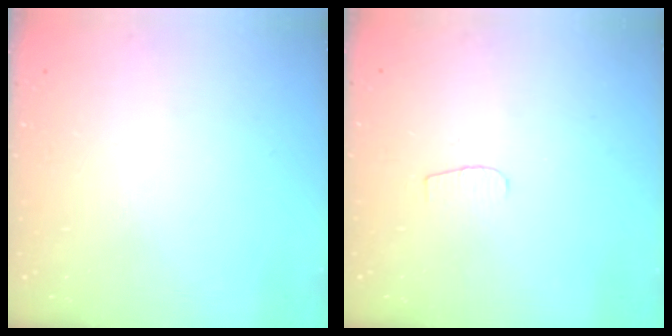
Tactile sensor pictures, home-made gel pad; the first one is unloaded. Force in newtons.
{"total": 3.4, "press": 3.4, "slide": 0.4}